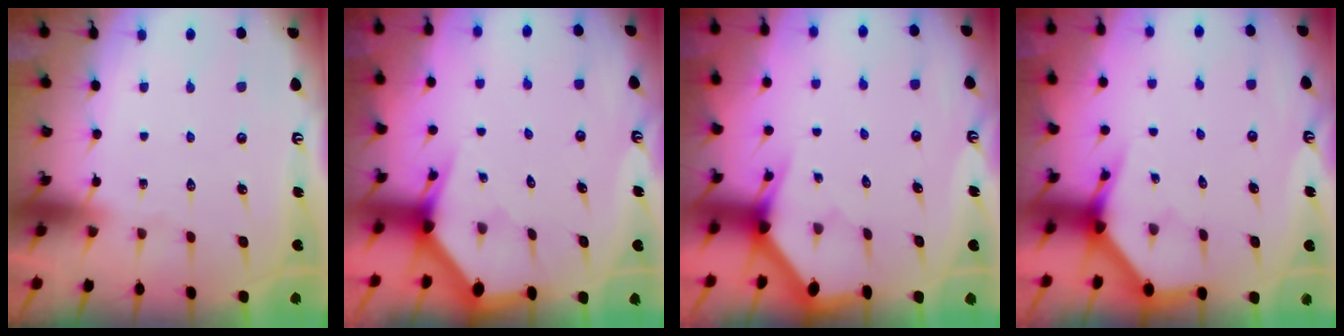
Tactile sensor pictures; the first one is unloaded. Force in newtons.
{"total": 2.6, "press": 2.6, "slide": 0.2}
{"total": 3.2, "press": 3.2, "slide": 0.1}
{"total": 3.8, "press": 3.8, "slide": 0.2}